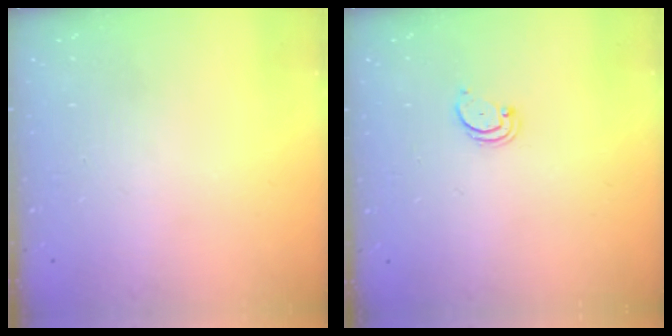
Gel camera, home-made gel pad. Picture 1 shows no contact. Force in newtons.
{"total": 2.0, "press": 2.0, "slide": 0.2}